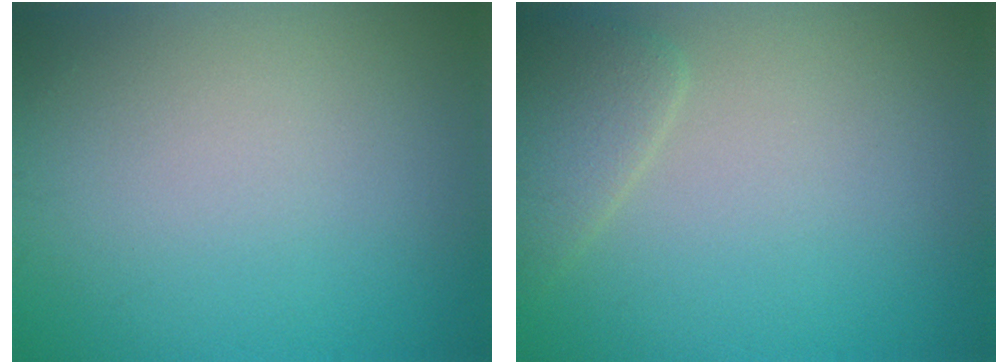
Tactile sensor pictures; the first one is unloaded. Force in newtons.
{"total": 2.4, "press": 2.4, "slide": 0.2}